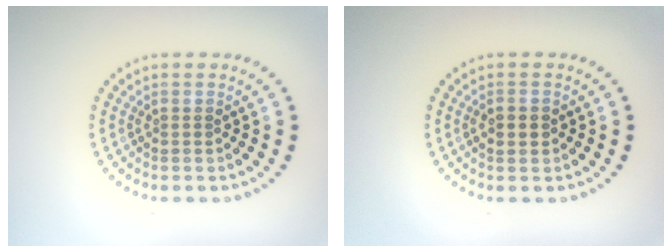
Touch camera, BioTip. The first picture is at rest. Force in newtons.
{"total": 2.1, "press": 2.1, "slide": 0.2}